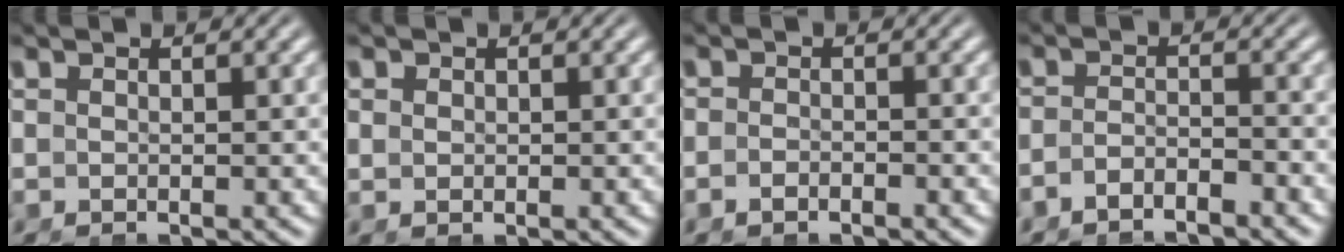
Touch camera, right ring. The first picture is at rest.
{"total": 0.8, "force": [0.3, 0.4, 0.5], "torque": [-0.012, -0.009, 0.012]}
{"total": 1.4, "force": [-1.2, 0.5, 0.5], "torque": [-0.016, -0.005, -0.022]}
{"total": 3.0, "force": [-2.8, 0.6, 0.9], "torque": [-0.017, -0.009, -0.046]}